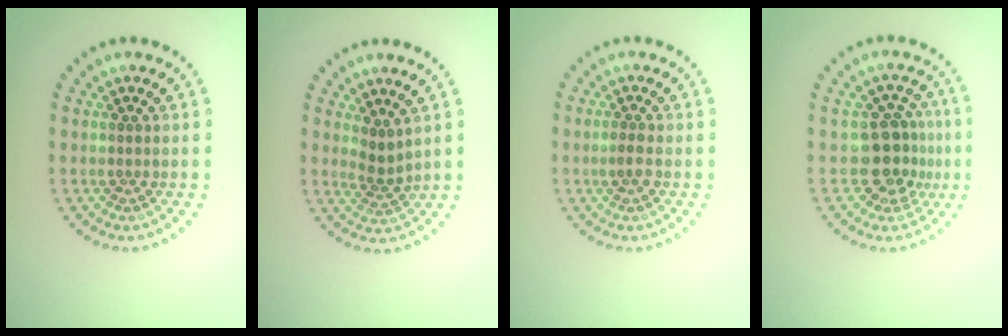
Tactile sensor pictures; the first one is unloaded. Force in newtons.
{"total": 1.8, "press": 1.1, "slide": 1.4}
{"total": 1.1, "press": 1.0, "slide": 0.4}
{"total": 4.0, "press": 3.4, "slide": 2.0}